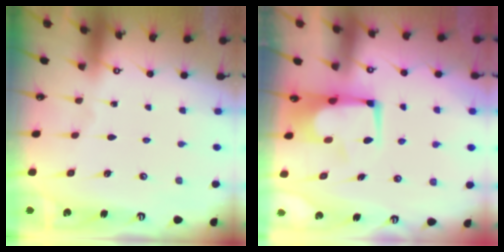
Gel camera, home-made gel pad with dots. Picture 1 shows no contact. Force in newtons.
{"total": 2.6, "press": 2.5, "slide": 0.6}